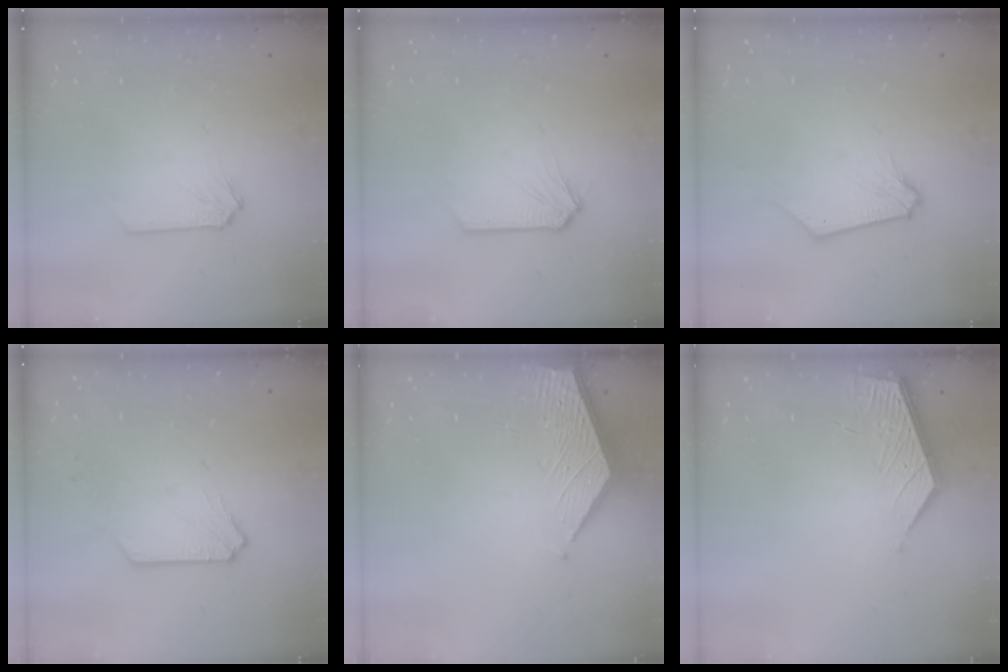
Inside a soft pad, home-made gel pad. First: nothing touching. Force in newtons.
{"total": 0.0}
{"total": 0.9, "press": 0.8, "slide": 0.2}
{"total": 1.4, "press": 1.4, "slide": 0.0}
{"total": 3.3, "press": 3.3, "slide": 0.4}
{"total": 4.9, "press": 4.9, "slide": 0.5}